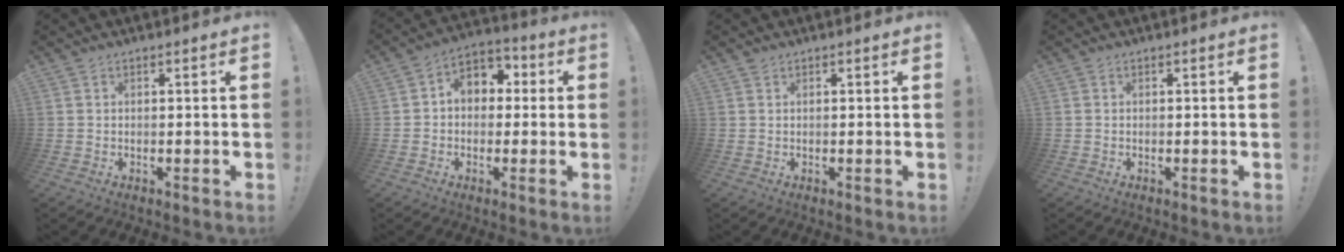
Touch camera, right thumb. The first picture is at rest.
{"total": 7.3, "force": [0.5, 6.2, 4.0], "torque": [-0.061, 0.012, 0.014]}
{"total": 0.8, "force": [0.8, 0.2, 0.1], "torque": [0.005, -0.003, 0.014]}
{"total": 0.0}